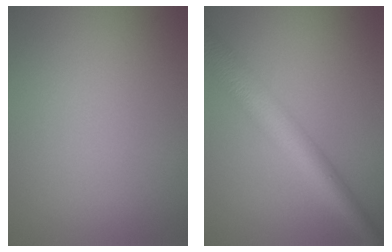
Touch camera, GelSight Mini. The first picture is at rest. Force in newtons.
{"total": 5.9, "press": 5.9, "slide": 0.1}